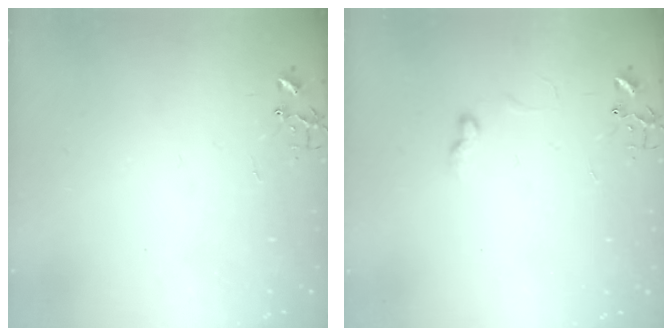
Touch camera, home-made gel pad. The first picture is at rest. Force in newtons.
{"total": 5.5, "press": 5.5, "slide": 0.8}